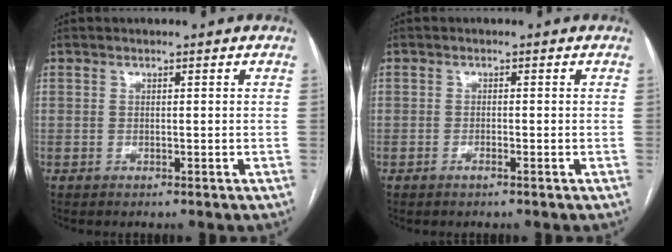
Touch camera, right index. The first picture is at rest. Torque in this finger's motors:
{"motor_torque": [-0.08, 0.13, -0.14, -0.07]}